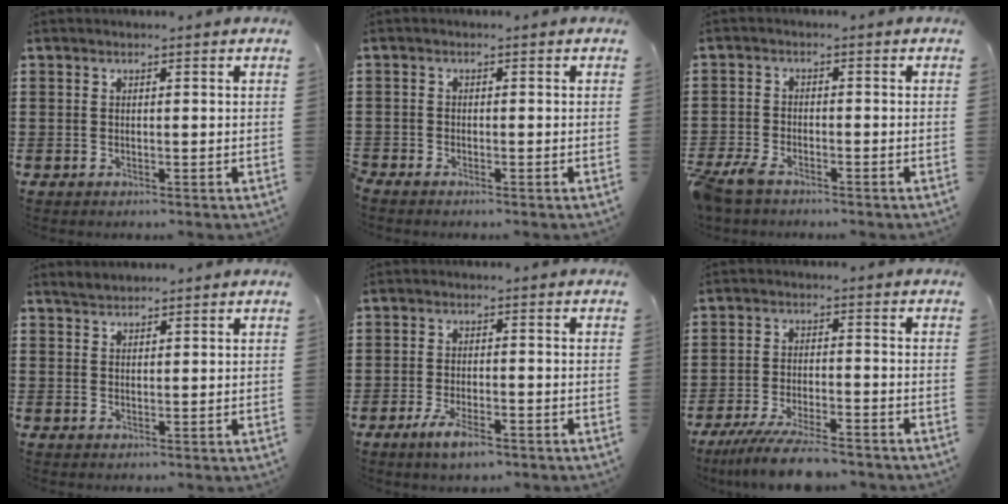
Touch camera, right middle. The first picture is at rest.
{"total": 0.7, "force": [-0.7, 0.0, 0.1], "torque": [-0.004, -0.001, -0.014]}
{"total": 3.3, "force": [-2.9, 0.9, 1.3], "torque": [-0.052, -0.006, -0.068]}
{"total": 1.7, "force": [1.6, 0.4, -0.1], "torque": [-0.002, 0.005, 0.032]}
{"total": 4.4, "force": [-2.7, 1.2, 3.2], "torque": [-0.067, -0.001, -0.051]}
{"total": 7.1, "force": [-6.1, 0.7, 3.5], "torque": [-0.078, -0.010, -0.116]}